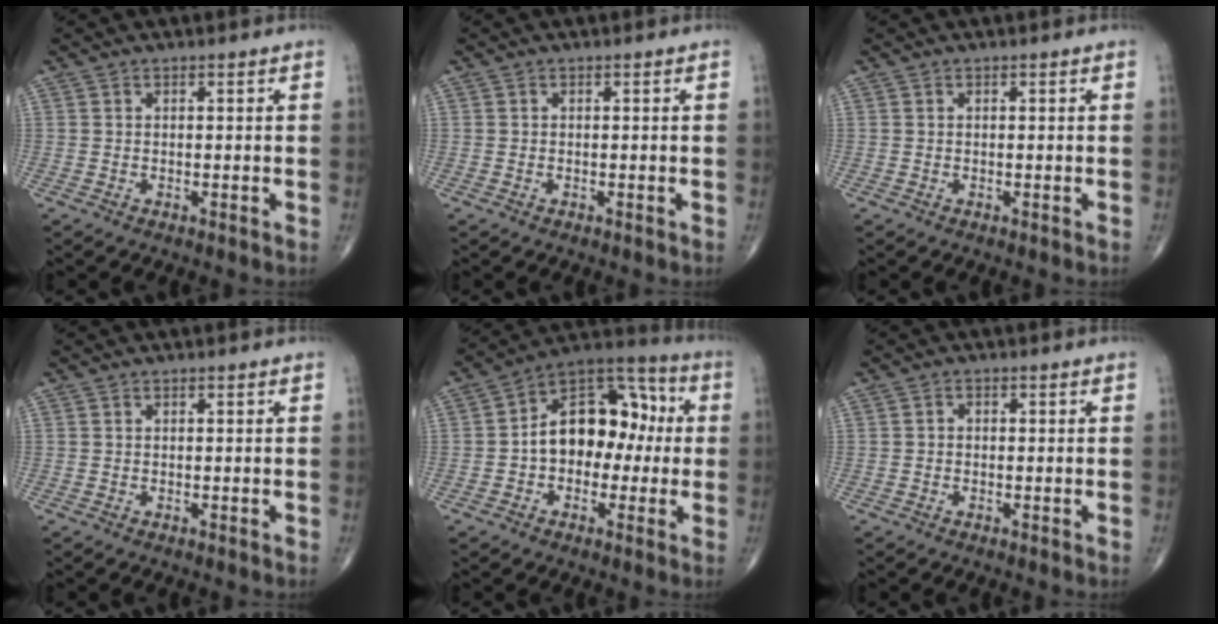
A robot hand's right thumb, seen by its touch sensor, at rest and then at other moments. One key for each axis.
{"total": 0.0}
{"total": 0.0}
{"total": 0.0}
{"total": 15.6, "fx": -0.1, "fy": 10.5, "fz": 11.6, "tx": -0.135, "ty": 0.048, "tz": -0.014}
{"total": 0.9, "fx": -0.2, "fy": 0.7, "fz": 0.4, "tx": -0.001, "ty": 0.002, "tz": -0.009}